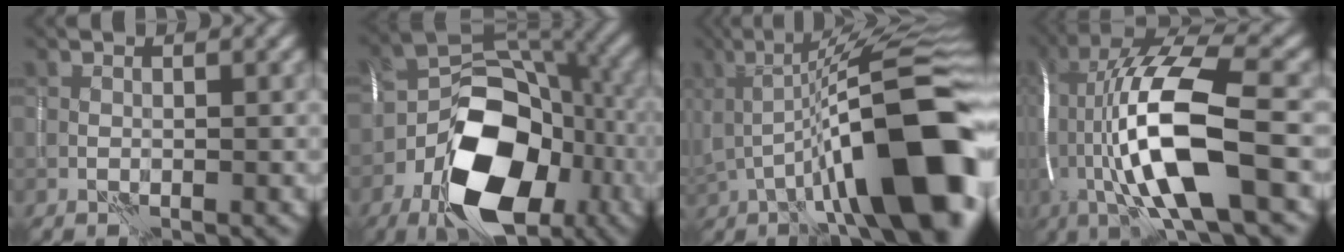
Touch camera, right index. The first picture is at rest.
{"total": 13.9, "force": [-6.0, 8.3, 9.4], "torque": [-0.144, -0.010, -0.099]}
{"total": 14.0, "force": [-2.8, 4.0, 13.2], "torque": [-0.191, 0.017, -0.047]}
{"total": 13.7, "force": [-2.1, 3.8, 13.0], "torque": [-0.254, 0.020, -0.039]}